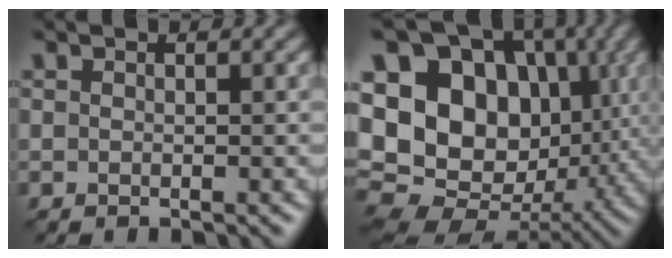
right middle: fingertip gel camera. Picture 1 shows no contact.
{"total": 17.6, "force": [2.5, 13.7, 10.8], "torque": [-0.201, 0.010, 0.049]}